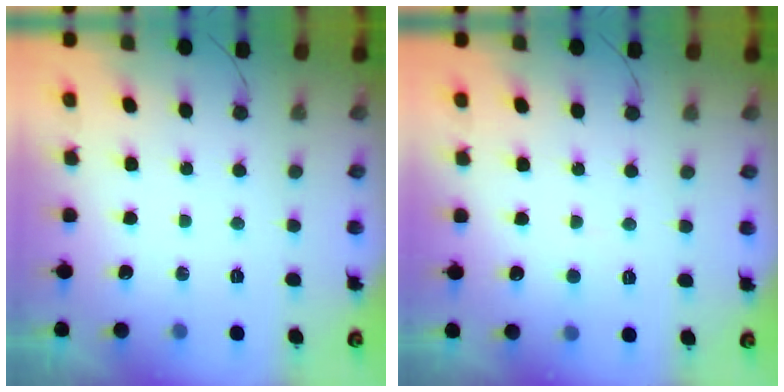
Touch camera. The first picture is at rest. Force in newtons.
{"total": 3.8, "press": 3.8, "slide": 0.4}